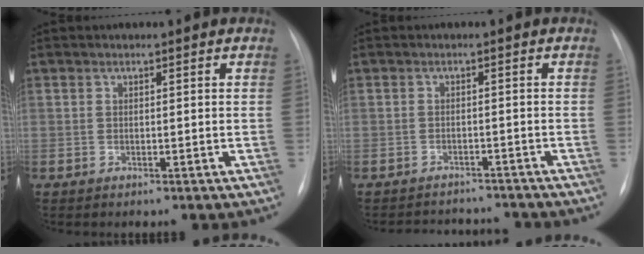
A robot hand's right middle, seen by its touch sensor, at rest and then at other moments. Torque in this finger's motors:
{"motor_torque": [0.03, -0.08, -0.02, -0.01]}